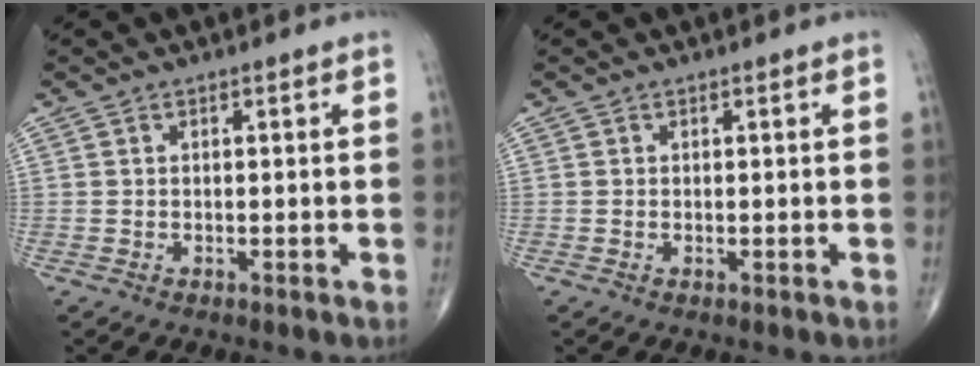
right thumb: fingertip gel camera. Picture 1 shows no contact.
{"total": 0.0}